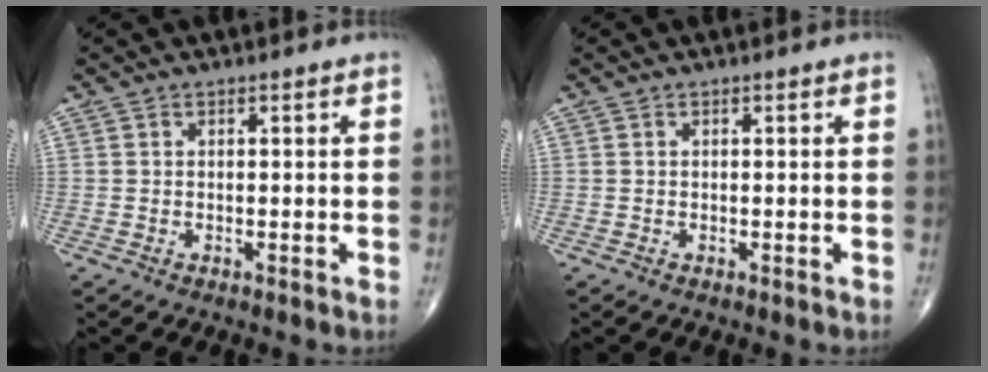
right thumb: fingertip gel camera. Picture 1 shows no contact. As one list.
[{"total": 0.0}]